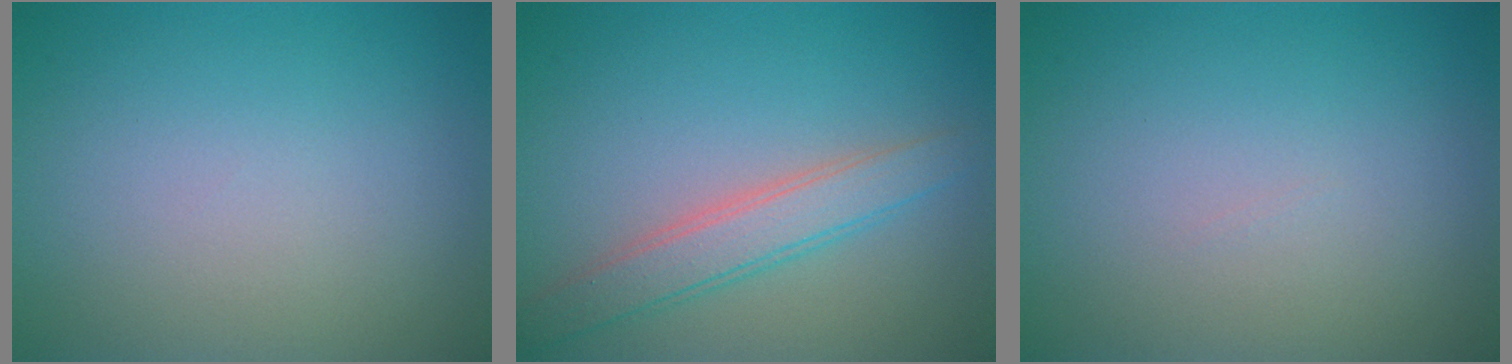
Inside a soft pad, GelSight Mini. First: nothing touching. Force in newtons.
{"total": 3.3, "press": 3.3, "slide": 0.2}
{"total": 0.0}